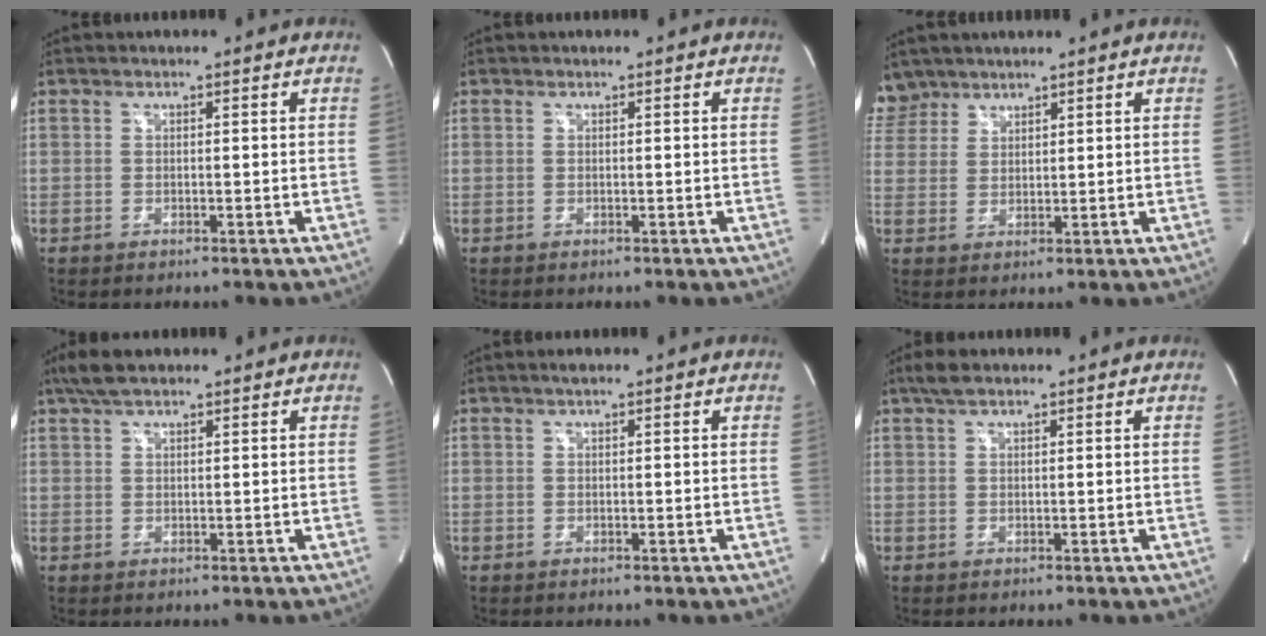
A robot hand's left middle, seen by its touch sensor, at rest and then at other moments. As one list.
[{"total": 0.0}, {"total": 4.9, "force": [4.3, 2.4, -0.3], "torque": [0.009, 0.010, 0.090]}, {"total": 4.0, "force": [3.0, 1.4, 2.2], "torque": [-0.051, 0.020, 0.058]}, {"total": 0.7, "force": [0.5, 0.0, 0.6], "torque": [-0.013, 0.008, 0.008]}, {"total": 2.5, "force": [1.8, 1.0, 1.5], "torque": [-0.031, 0.017, 0.035]}]